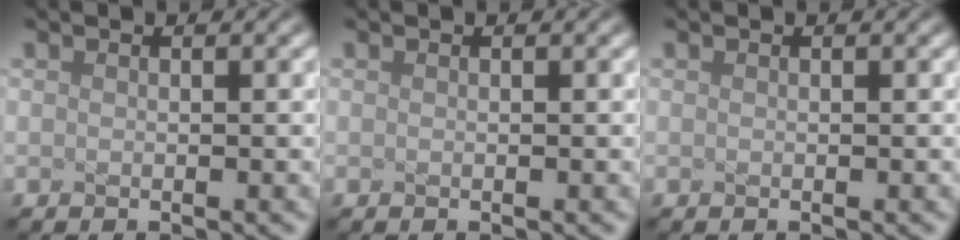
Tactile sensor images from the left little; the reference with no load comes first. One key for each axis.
{"total": 0.0}
{"total": 0.0}